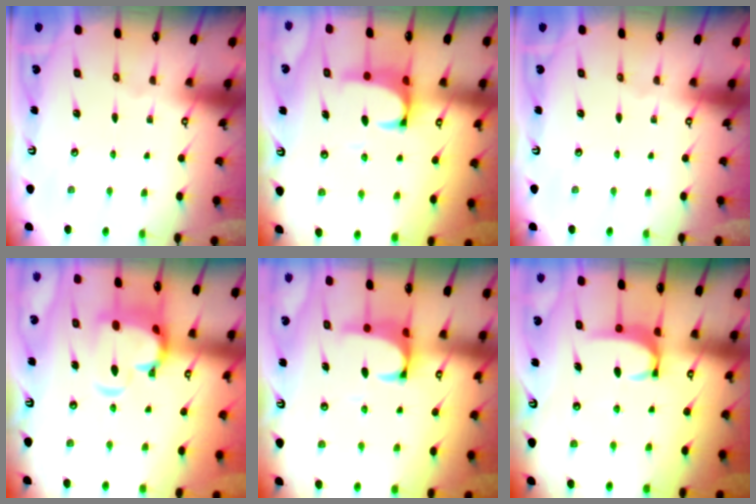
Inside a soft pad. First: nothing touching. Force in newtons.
{"total": 1.8, "press": 1.6, "slide": 0.7}
{"total": 0.0}
{"total": 8.1, "press": 8.0, "slide": 1.7}
{"total": 1.6, "press": 1.4, "slide": 0.7}
{"total": 3.3, "press": 3.3, "slide": 0.4}